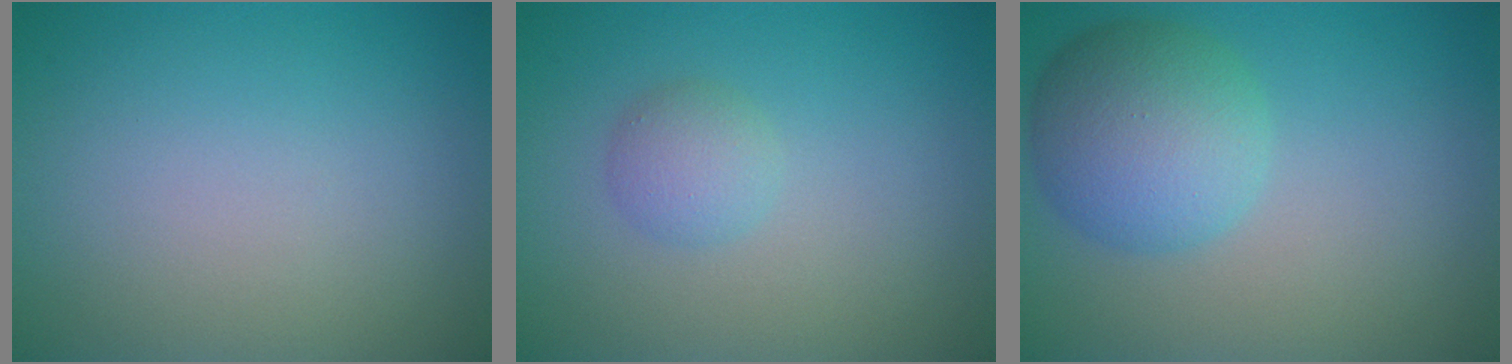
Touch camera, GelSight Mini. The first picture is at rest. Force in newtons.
{"total": 1.8, "press": 1.8, "slide": 0.1}
{"total": 5.9, "press": 5.9, "slide": 0.3}